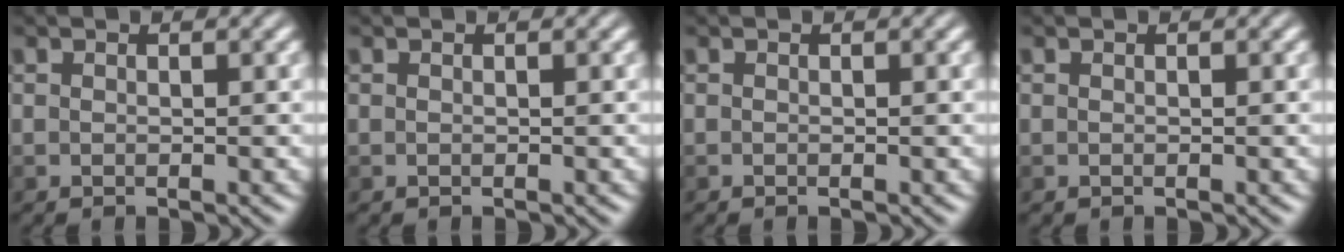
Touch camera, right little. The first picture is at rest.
{"total": 0.0}
{"total": 0.0}
{"total": 0.0}